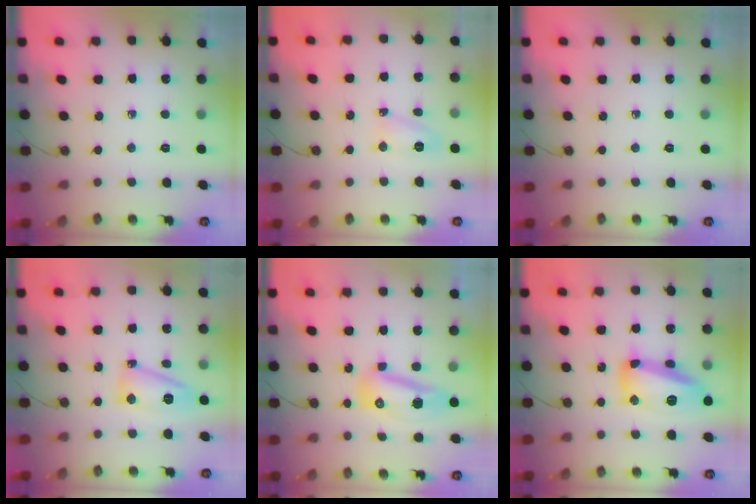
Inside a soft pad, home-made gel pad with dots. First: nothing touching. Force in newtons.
{"total": 7.1, "press": 7.0, "slide": 0.5}
{"total": 0.0}
{"total": 9.4, "press": 9.2, "slide": 2.0}
{"total": 10.2, "press": 9.9, "slide": 2.4}
{"total": 14.6, "press": 14.5, "slide": 1.1}